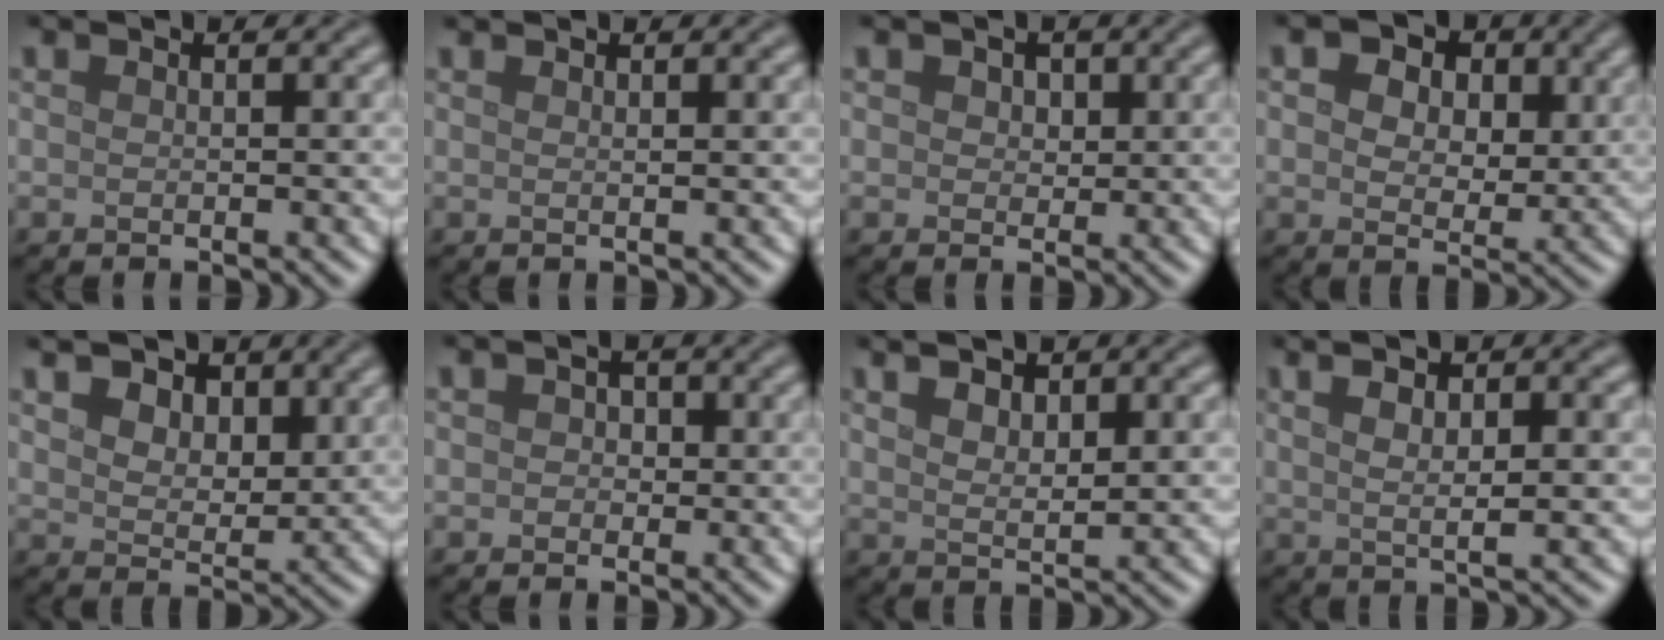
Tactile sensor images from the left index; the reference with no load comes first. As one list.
[{"total": 0.9, "force": [0.7, 0.2, 0.5], "torque": [-0.003, 0.000, 0.009]}, {"total": 1.6, "force": [0.6, 1.2, 0.8], "torque": [-0.012, 0.003, 0.002]}, {"total": 7.3, "force": [3.1, 4.7, 4.6], "torque": [-0.075, 0.007, 0.023]}, {"total": 7.3, "force": [4.4, 4.2, 4.0], "torque": [-0.083, 0.006, 0.058]}, {"total": 1.6, "force": [0.3, 1.4, 0.7], "torque": [0.006, 0.004, -0.009]}, {"total": 5.0, "force": [2.4, 2.3, 3.7], "torque": [-0.043, 0.018, 0.026]}, {"total": 5.9, "force": [1.8, 2.1, 5.2], "torque": [-0.060, 0.012, 0.015]}]